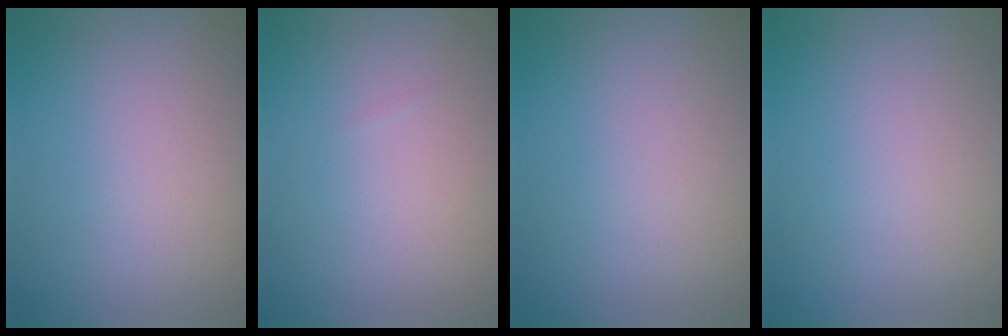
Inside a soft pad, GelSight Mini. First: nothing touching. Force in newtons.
{"total": 0.0}
{"total": 0.0}
{"total": 0.0}